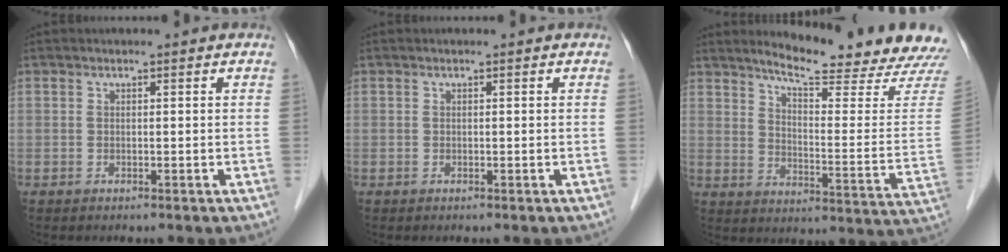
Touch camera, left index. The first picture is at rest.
{"total": 0.0}
{"total": 18.0, "force": [16.6, -0.5, 7.0], "torque": [-0.107, -0.090, 0.210]}